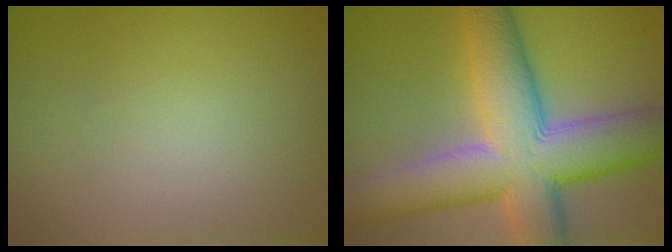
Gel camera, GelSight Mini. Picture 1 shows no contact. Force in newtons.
{"total": 12.0, "press": 12.0, "slide": 0.6}